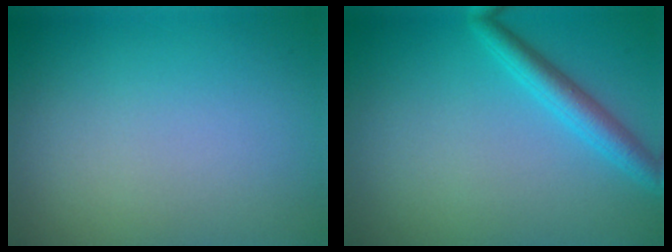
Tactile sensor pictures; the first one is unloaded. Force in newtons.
{"total": 2.7, "press": 2.7, "slide": 0.0}